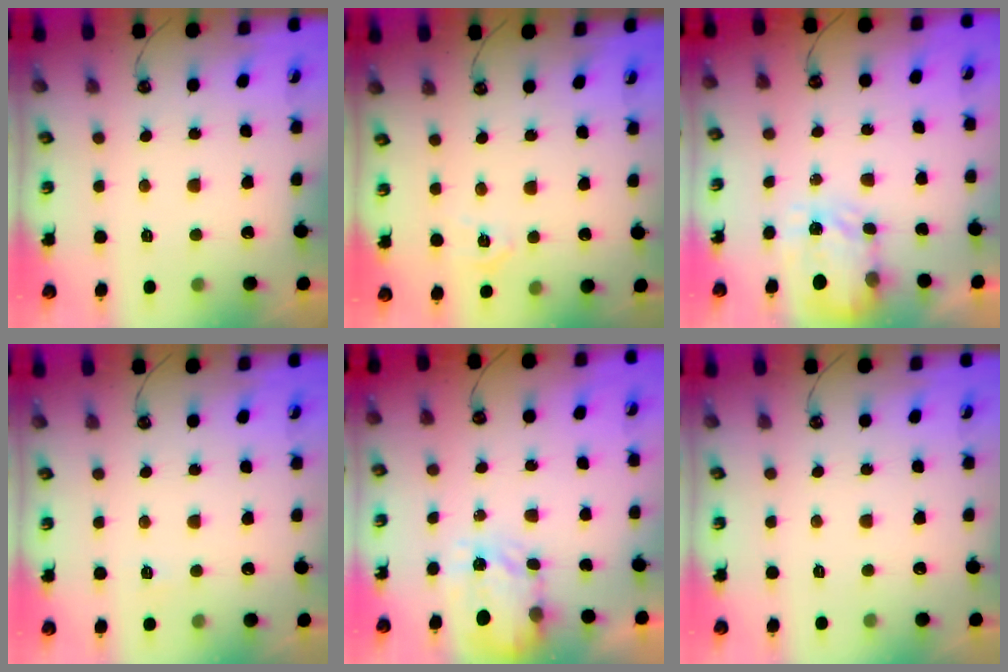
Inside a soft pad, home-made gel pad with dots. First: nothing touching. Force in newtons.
{"total": 5.3, "press": 5.2, "slide": 0.5}
{"total": 3.8, "press": 3.7, "slide": 0.6}
{"total": 2.7, "press": 2.7, "slide": 0.3}
{"total": 3.7, "press": 3.7, "slide": 0.4}
{"total": 0.0}